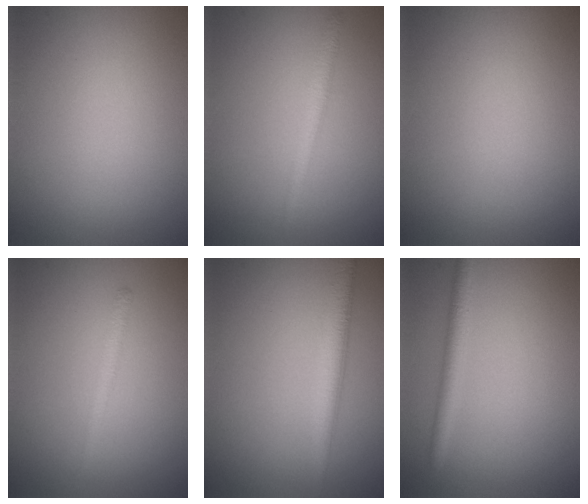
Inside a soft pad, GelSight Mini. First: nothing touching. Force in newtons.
{"total": 1.8, "press": 1.8, "slide": 0.0}
{"total": 0.0}
{"total": 1.2, "press": 1.2, "slide": 0.0}
{"total": 2.7, "press": 2.7, "slide": 0.1}
{"total": 2.2, "press": 2.2, "slide": 0.2}